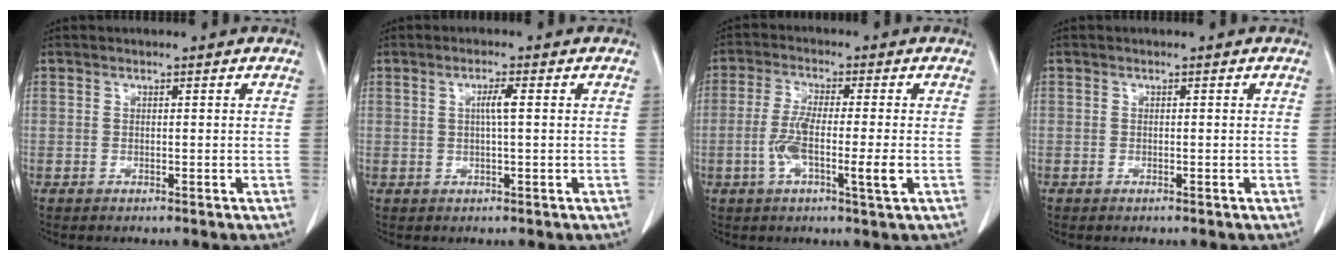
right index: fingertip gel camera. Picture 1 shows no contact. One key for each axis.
{"total": 2.2, "fx": 0.3, "fy": -0.1, "fz": 2.2, "tx": -0.041, "ty": 0.003, "tz": 0.003}
{"total": 7.5, "fx": -1.8, "fy": 0.4, "fz": 7.3, "tx": -0.137, "ty": -0.006, "tz": -0.036}
{"total": 0.5, "fx": -0.4, "fy": 0.1, "fz": 0.3, "tx": -0.012, "ty": -0.002, "tz": -0.007}